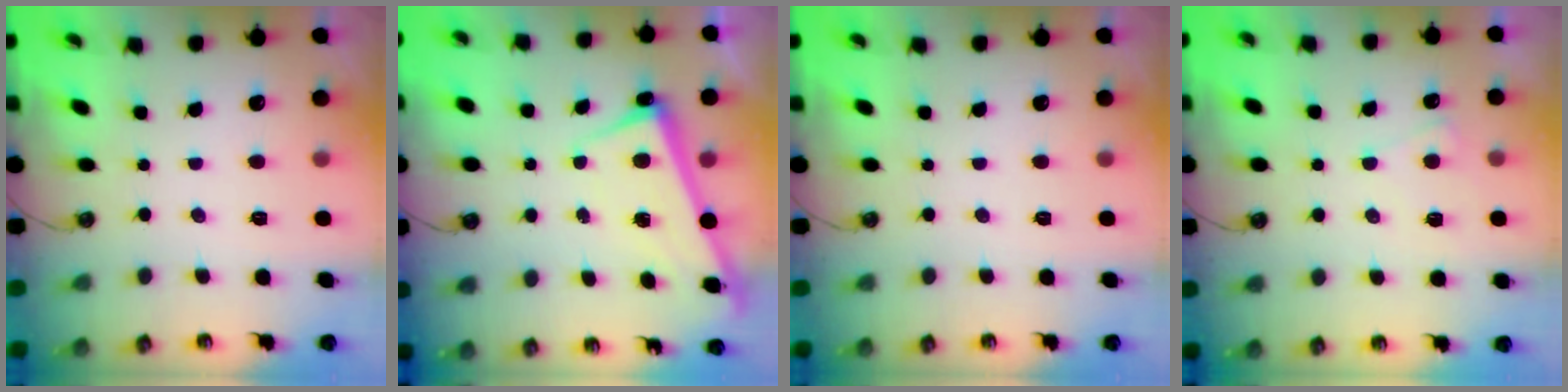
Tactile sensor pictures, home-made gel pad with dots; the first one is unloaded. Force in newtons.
{"total": 2.9, "press": 2.9, "slide": 0.4}
{"total": 0.0}
{"total": 6.1, "press": 6.1, "slide": 0.4}